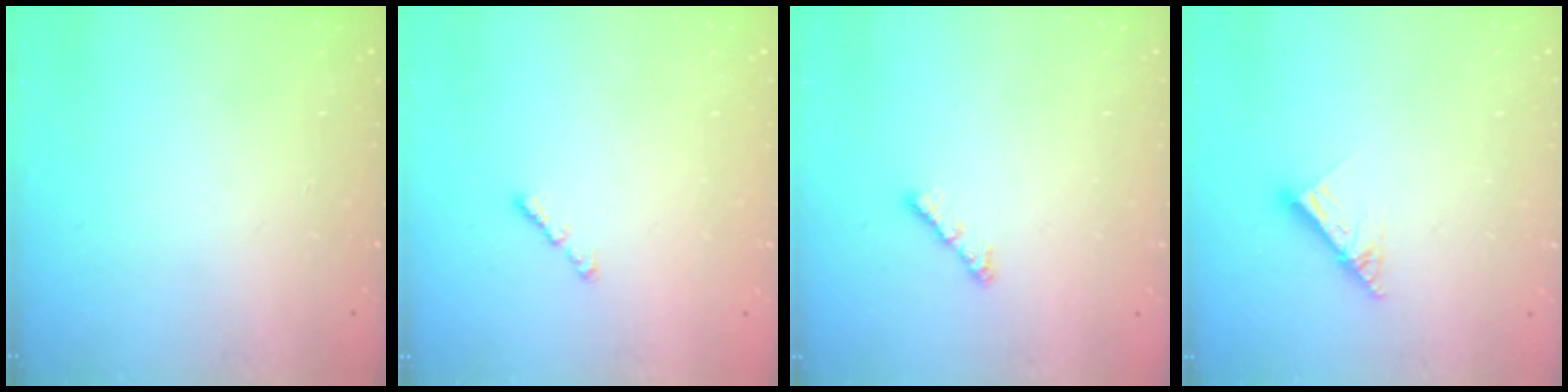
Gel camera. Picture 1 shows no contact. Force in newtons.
{"total": 1.0, "press": 0.9, "slide": 0.5}
{"total": 3.0, "press": 2.9, "slide": 0.6}
{"total": 8.2, "press": 8.1, "slide": 1.0}